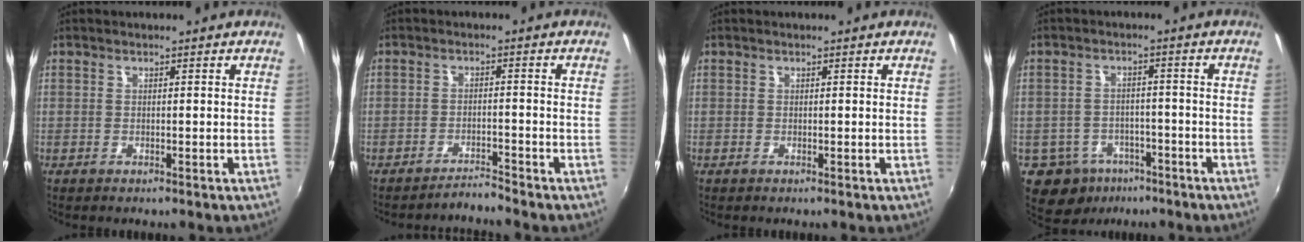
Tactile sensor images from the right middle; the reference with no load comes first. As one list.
[{"total": 2.9, "force": [-2.8, -0.8, -0.1], "torque": [-0.009, 0.004, -0.045]}, {"total": 0.0}, {"total": 9.0, "force": [-5.5, 6.7, 2.6], "torque": [-0.074, 0.011, -0.070]}]